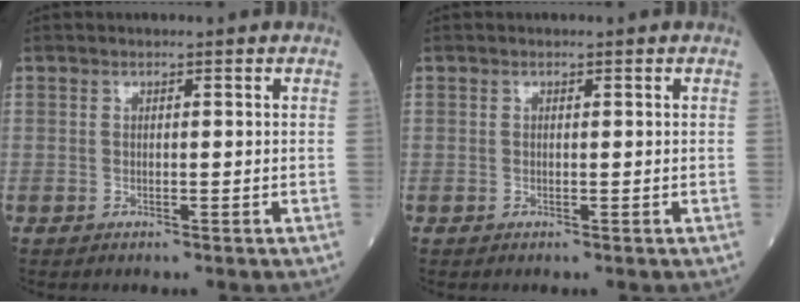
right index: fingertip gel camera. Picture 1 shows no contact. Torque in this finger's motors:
{"motor_torque": [-0.03, -0.03, -0.03, -0.01]}